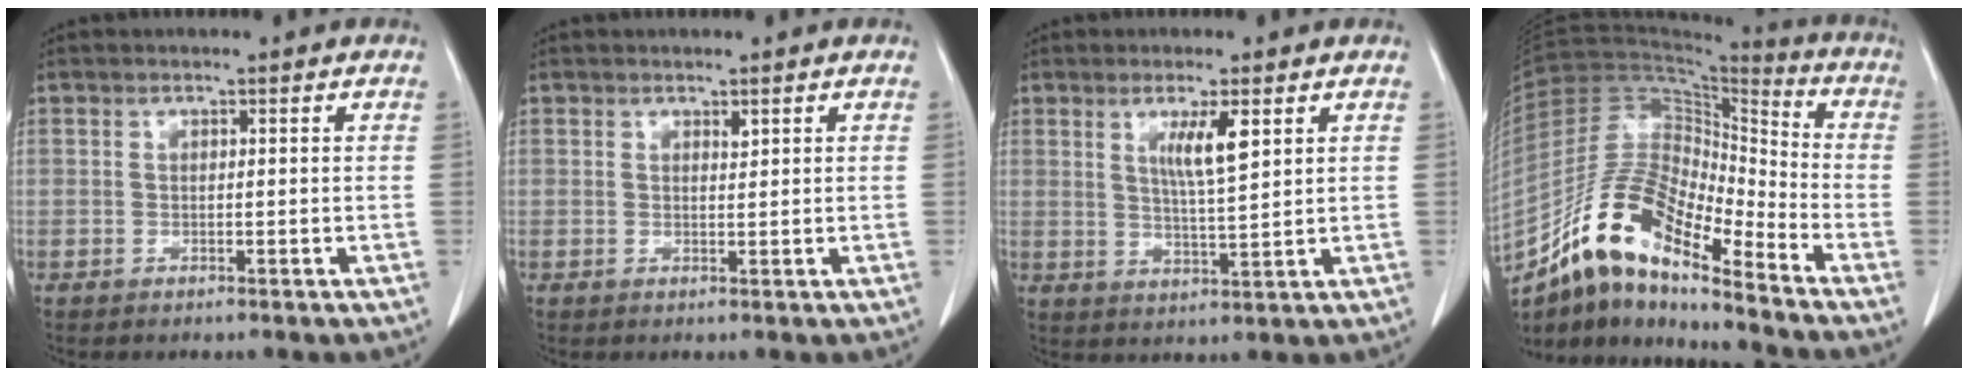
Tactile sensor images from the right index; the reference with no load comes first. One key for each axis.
{"total": 0.8, "fx": 0.5, "fy": 0.2, "fz": 0.5, "tx": -0.010, "ty": -0.006, "tz": 0.007}
{"total": 5.5, "fx": 2.3, "fy": 0.2, "fz": 4.9, "tx": -0.088, "ty": -0.009, "tz": 0.041}
{"total": 14.9, "fx": -11.4, "fy": 3.7, "fz": 8.8, "tx": -0.166, "ty": 0.033, "tz": -0.207}